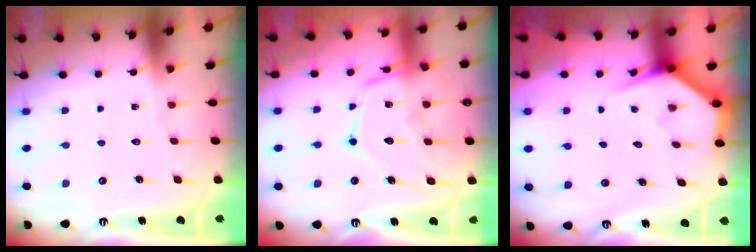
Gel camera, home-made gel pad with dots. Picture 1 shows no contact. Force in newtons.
{"total": 16.0, "press": 16.0, "slide": 1.2}
{"total": 3.5, "press": 3.5, "slide": 0.3}